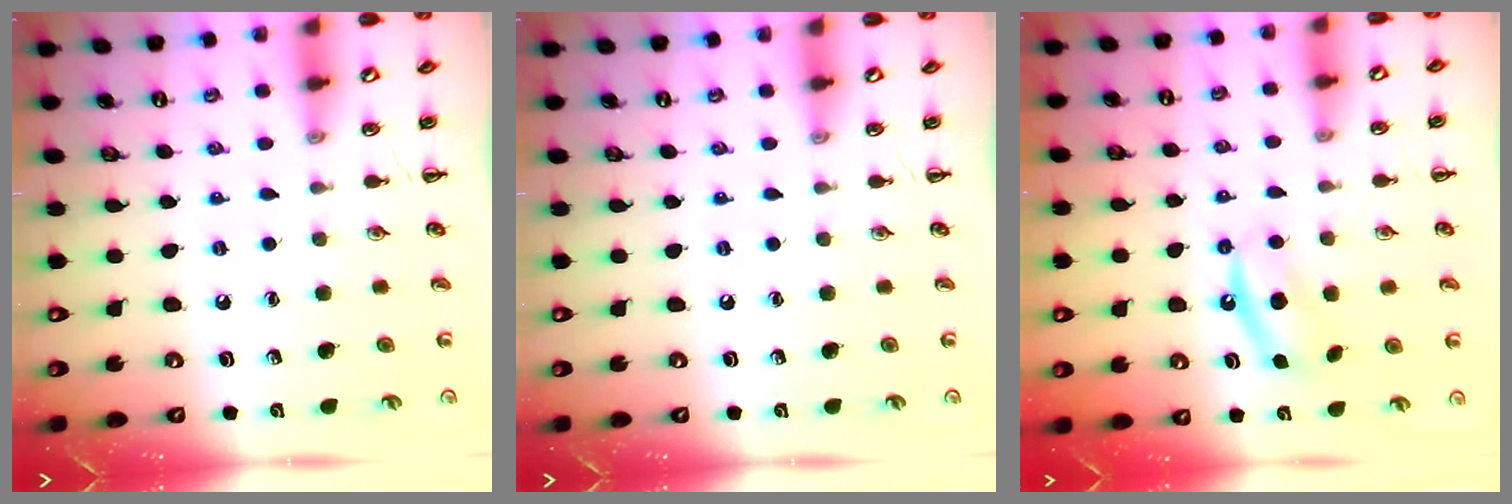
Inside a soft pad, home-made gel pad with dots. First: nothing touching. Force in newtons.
{"total": 0.0}
{"total": 6.7, "press": 6.5, "slide": 1.6}